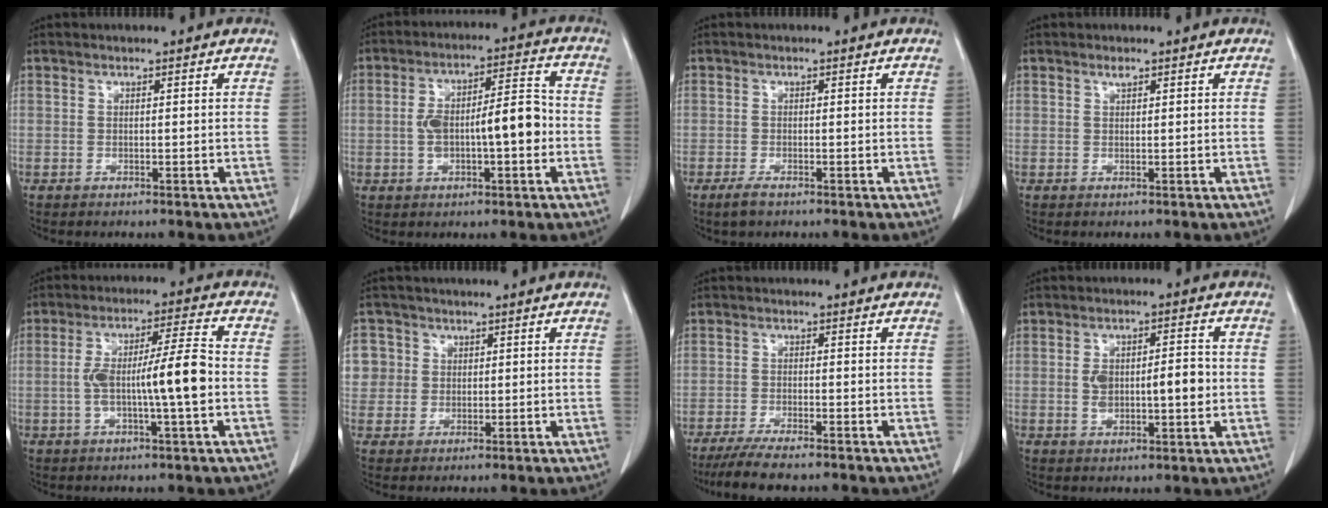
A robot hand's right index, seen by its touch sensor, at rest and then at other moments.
{"total": 10.3, "force": [-1.1, 3.1, 9.8], "torque": [-0.173, 0.031, -0.012]}
{"total": 1.9, "force": [-1.3, 0.7, 1.2], "torque": [-0.032, -0.004, -0.024]}
{"total": 0.8, "force": [0.7, 0.3, 0.3], "torque": [-0.004, 0.000, 0.010]}
{"total": 10.2, "force": [-1.4, 0.6, 10.1], "torque": [-0.177, 0.016, -0.025]}
{"total": 6.5, "force": [1.5, 6.3, 0.7], "torque": [-0.014, 0.022, 0.034]}
{"total": 6.8, "force": [-5.6, 0.7, 3.9], "torque": [-0.066, -0.016, -0.094]}
{"total": 7.7, "force": [-0.1, 3.2, 7.0], "torque": [-0.122, 0.016, 0.006]}